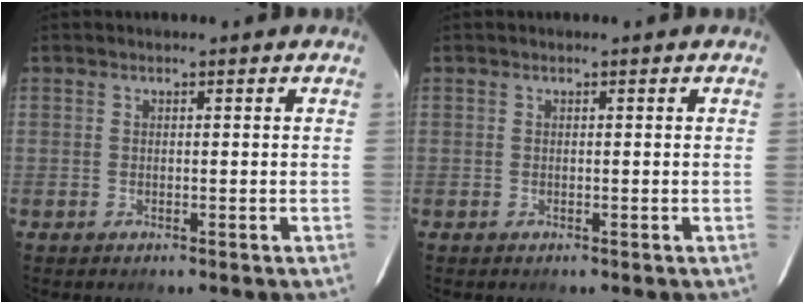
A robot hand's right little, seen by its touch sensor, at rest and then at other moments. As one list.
[{"total": 0.0}]